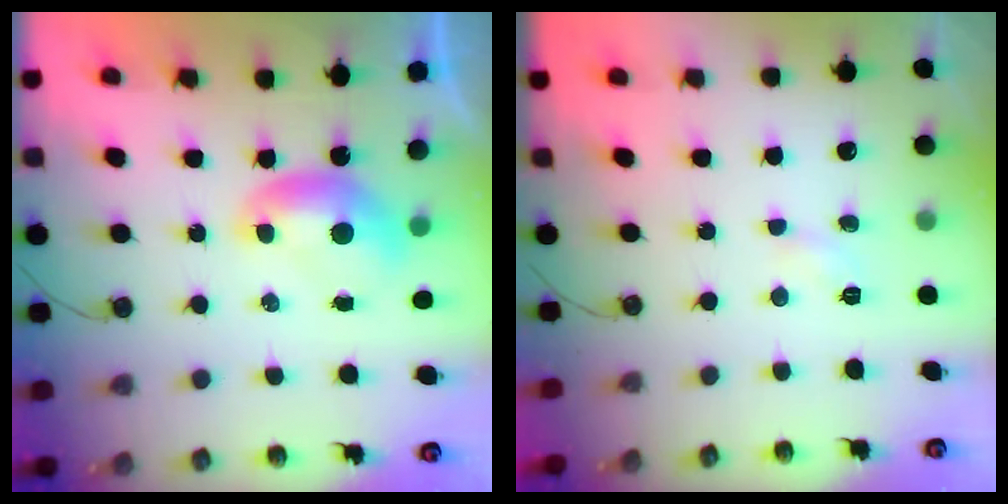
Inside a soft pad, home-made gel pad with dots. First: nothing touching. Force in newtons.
{"total": 2.4, "press": 2.3, "slide": 0.4}